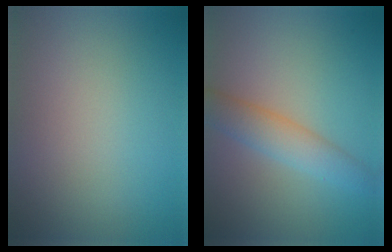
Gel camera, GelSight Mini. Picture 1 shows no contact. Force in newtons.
{"total": 3.5, "press": 3.5, "slide": 0.1}